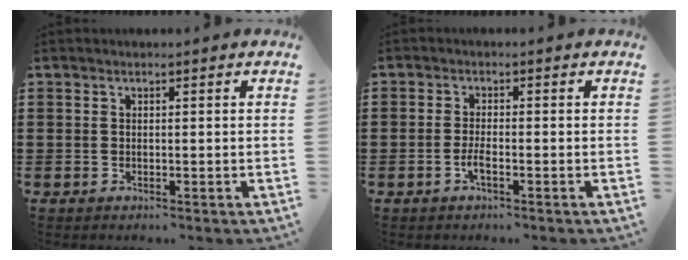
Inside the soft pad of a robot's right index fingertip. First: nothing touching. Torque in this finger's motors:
{"motor_torque": [1.96, 0.18, 0.16, 0.00]}